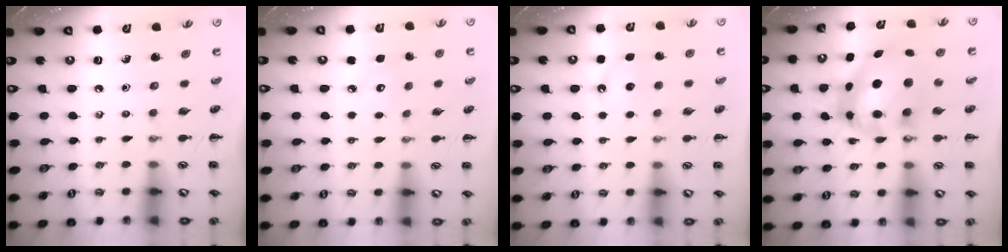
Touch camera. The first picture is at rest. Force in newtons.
{"total": 4.0, "press": 3.9, "slide": 0.8}
{"total": 4.8, "press": 4.7, "slide": 1.2}
{"total": 8.3, "press": 8.1, "slide": 1.9}